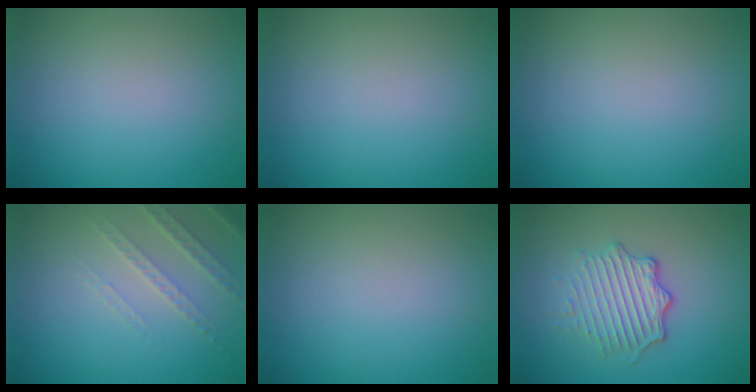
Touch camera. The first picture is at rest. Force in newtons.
{"total": 0.0}
{"total": 0.0}
{"total": 2.5, "press": 2.4, "slide": 0.7}
{"total": 0.0}
{"total": 4.9, "press": 3.4, "slide": 3.5}